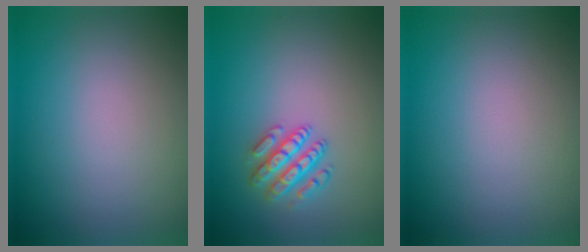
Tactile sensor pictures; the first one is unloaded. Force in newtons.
{"total": 2.9, "press": 2.9, "slide": 0.7}
{"total": 0.0}